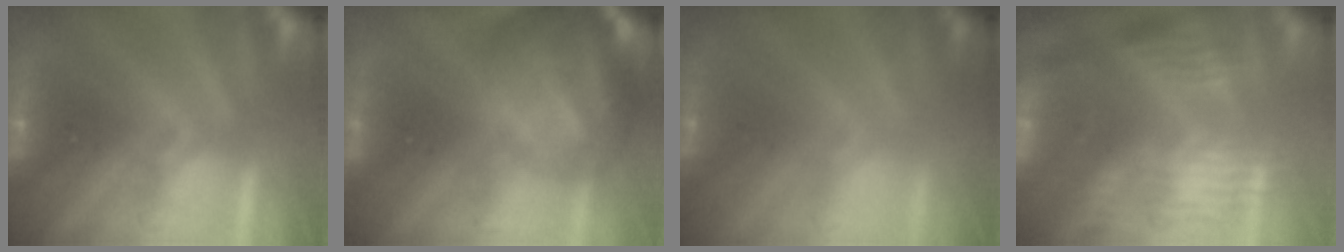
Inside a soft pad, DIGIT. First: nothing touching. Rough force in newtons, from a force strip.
{"total": 7.3}
{"total": 1.6}
{"total": 8.7}